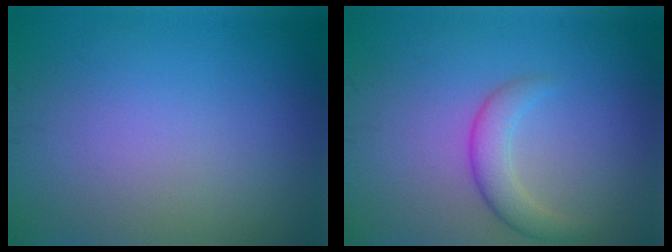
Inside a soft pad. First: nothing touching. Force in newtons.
{"total": 2.6, "press": 2.6, "slide": 0.1}